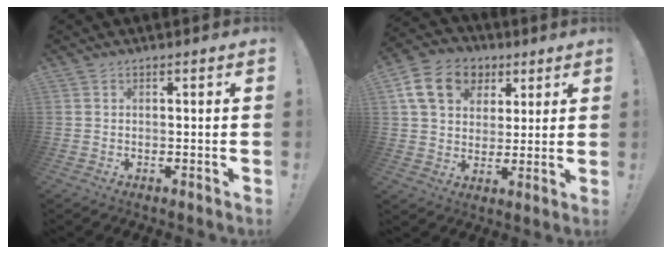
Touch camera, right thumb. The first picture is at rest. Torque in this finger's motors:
{"motor_torque": [0.63, 0.69, 0.69, 0.14, 0.05]}